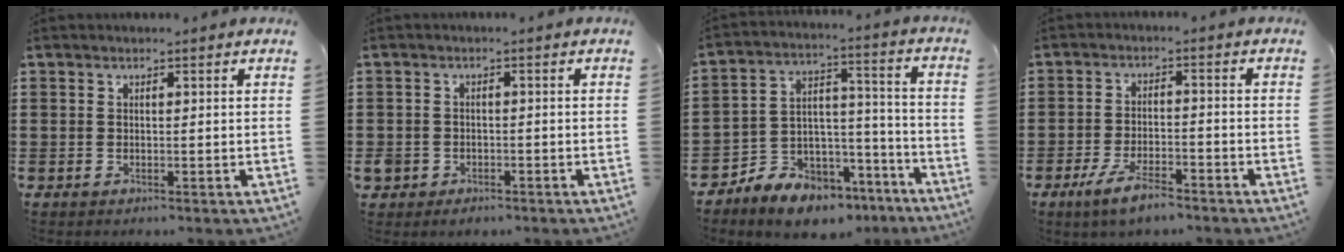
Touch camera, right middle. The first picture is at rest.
{"total": 1.8, "force": [-1.2, 1.3, 0.3], "torque": [-0.010, 0.002, -0.027]}
{"total": 7.7, "force": [-6.9, 3.3, 0.4], "torque": [-0.013, 0.021, -0.133]}
{"total": 5.6, "force": [-4.0, 1.5, 3.6], "torque": [-0.078, 0.000, -0.077]}